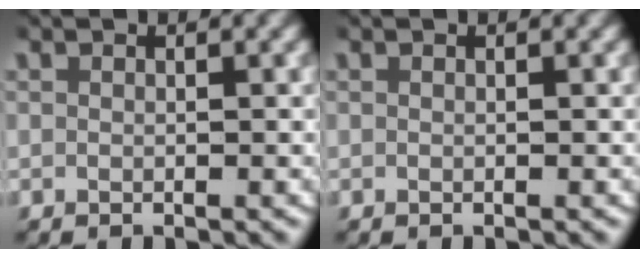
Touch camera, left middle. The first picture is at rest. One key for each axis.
{"total": 0.0}